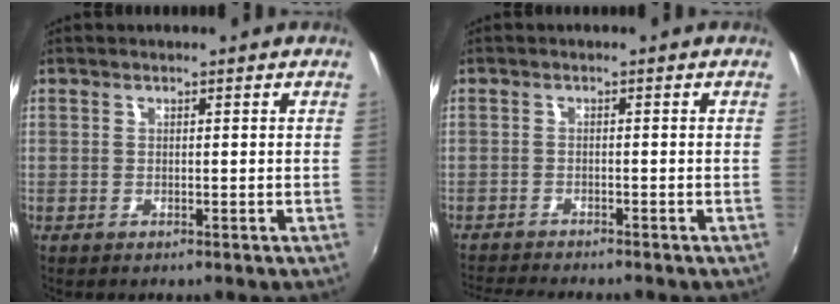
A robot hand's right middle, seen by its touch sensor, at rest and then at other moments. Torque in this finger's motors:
{"motor_torque": [0.37, -0.81, 0.10, 0.02]}